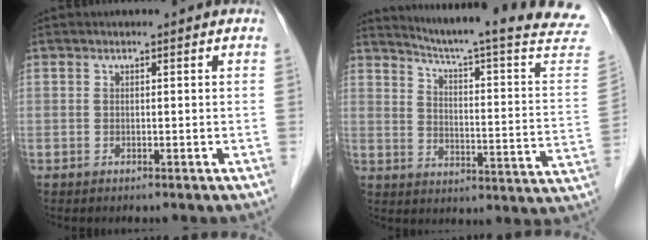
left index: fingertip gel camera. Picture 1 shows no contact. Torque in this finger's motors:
{"motor_torque": [0.09, -0.86, -0.04, 0.02]}